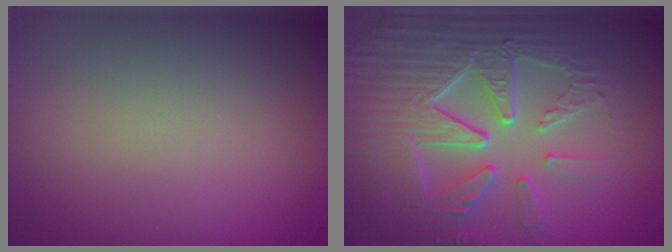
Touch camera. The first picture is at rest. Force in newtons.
{"total": 8.8, "press": 6.4, "slide": 6.0}